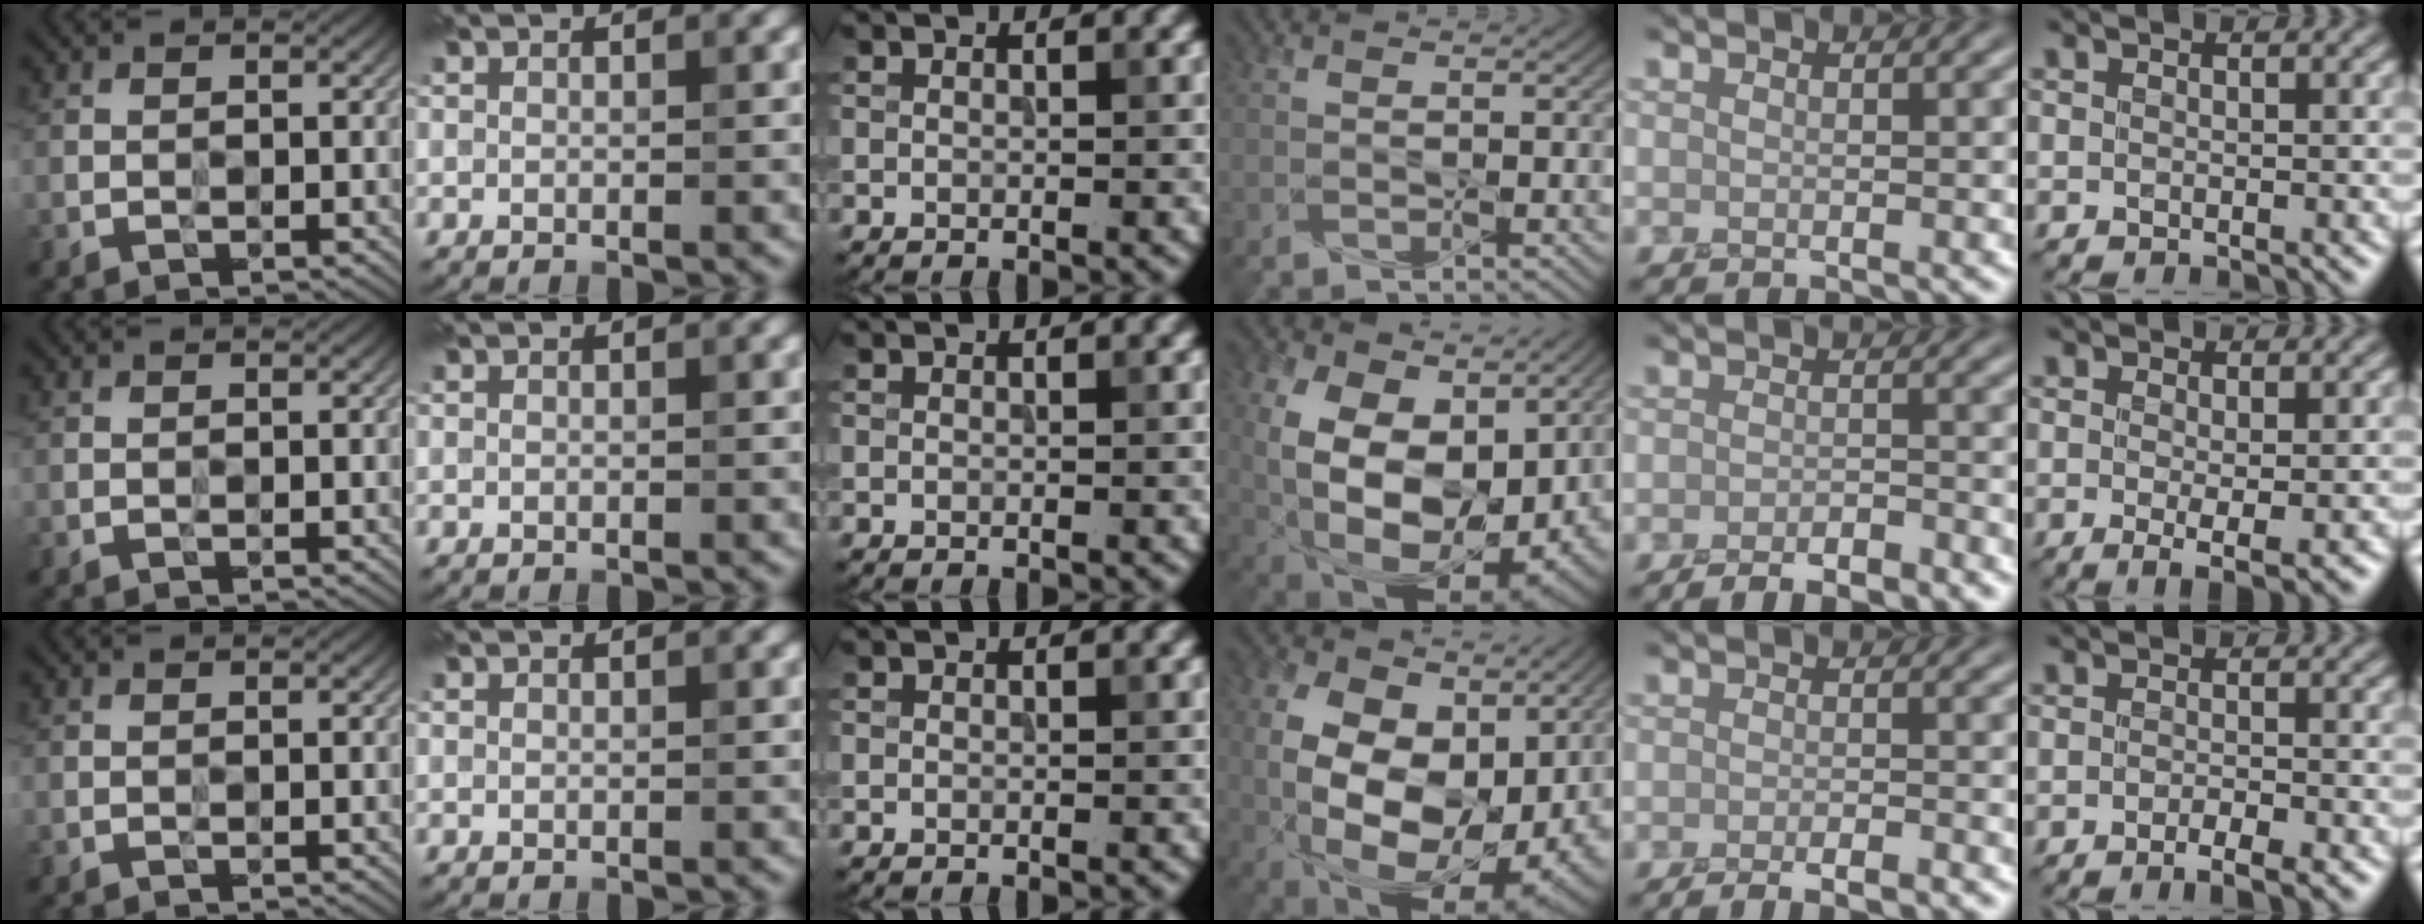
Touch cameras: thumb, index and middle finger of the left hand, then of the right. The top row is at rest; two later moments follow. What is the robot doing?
{"motion": "screw", "object": "toothpaste"}